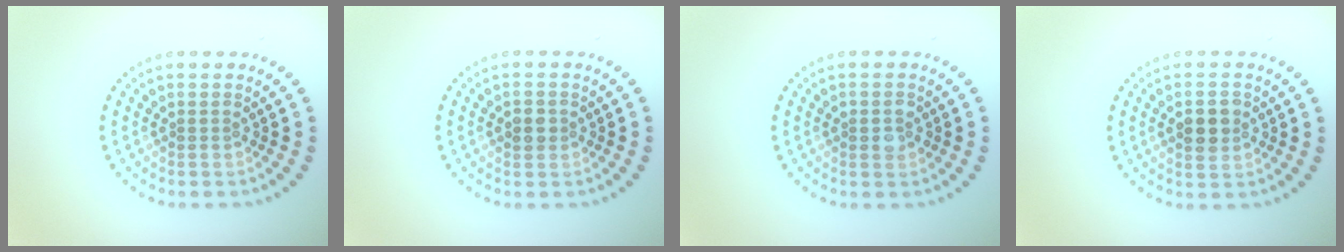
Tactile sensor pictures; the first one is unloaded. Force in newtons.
{"total": 1.5, "press": 1.4, "slide": 0.3}
{"total": 1.5, "press": 1.5, "slide": 0.1}
{"total": 2.9, "press": 2.9, "slide": 0.2}